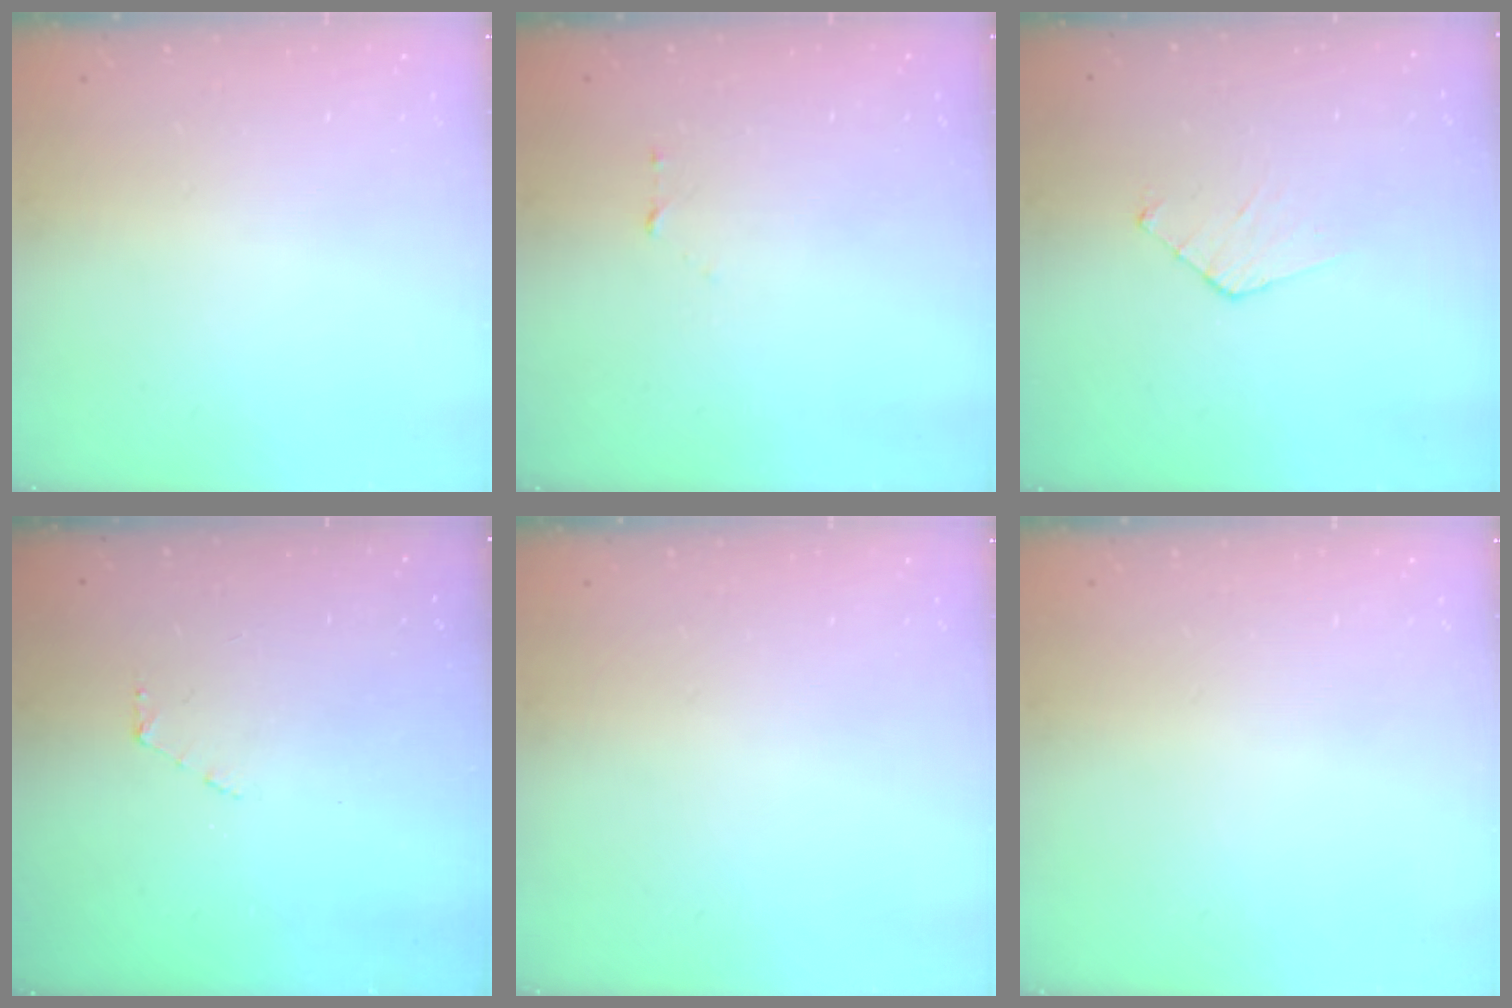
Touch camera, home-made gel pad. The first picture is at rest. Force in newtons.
{"total": 3.2, "press": 3.2, "slide": 0.3}
{"total": 3.8, "press": 3.7, "slide": 0.3}
{"total": 3.5, "press": 3.5, "slide": 0.4}
{"total": 0.0}
{"total": 0.0}